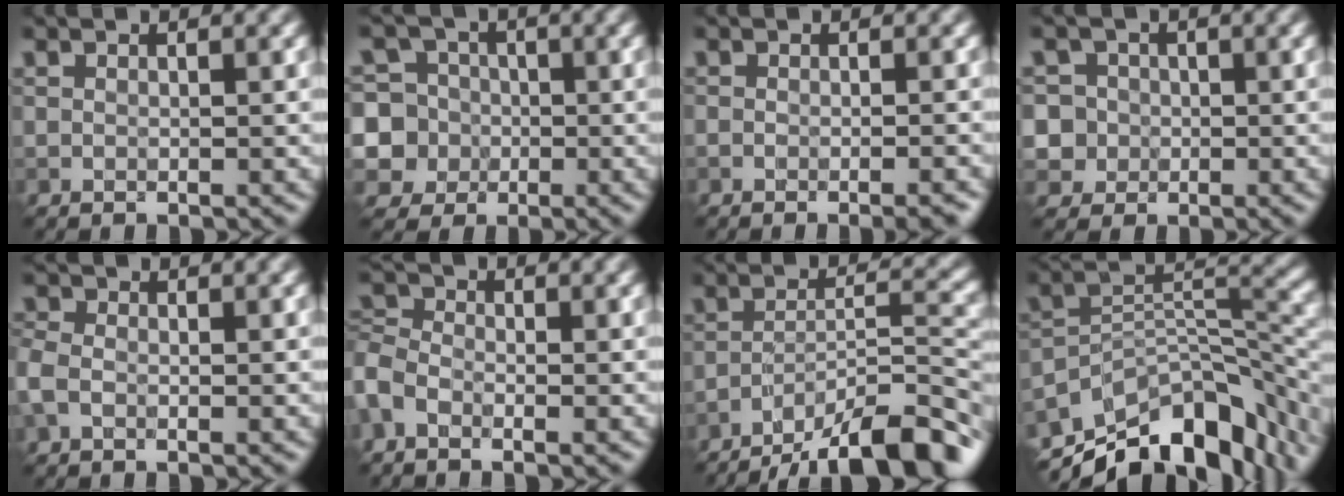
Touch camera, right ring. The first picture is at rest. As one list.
[{"total": 9.1, "force": [-1.5, 8.8, 2.1], "torque": [-0.063, 0.009, -0.043]}, {"total": 2.5, "force": [-1.3, 0.8, 1.9], "torque": [-0.009, 0.003, -0.013]}, {"total": 5.3, "force": [-0.1, 5.1, 1.4], "torque": [-0.020, 0.027, -0.016]}, {"total": 2.2, "force": [-0.7, 1.5, 1.4], "torque": [-0.039, 0.003, -0.024]}, {"total": 2.3, "force": [-1.2, 1.3, 1.5], "torque": [-0.038, 0.001, -0.039]}, {"total": 12.4, "force": [-9.5, 3.0, 7.4], "torque": [-0.114, 0.011, -0.150]}, {"total": 13.0, "force": [-9.1, 5.5, 7.6], "torque": [-0.126, 0.007, -0.153]}]